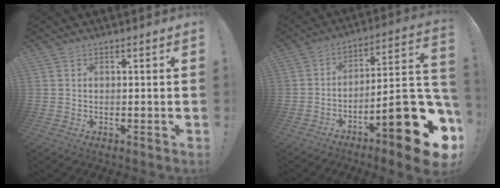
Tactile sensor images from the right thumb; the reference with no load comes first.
{"total": 20.6, "force": [-9.7, 4.9, 17.5], "torque": [-0.229, 0.046, -0.154]}